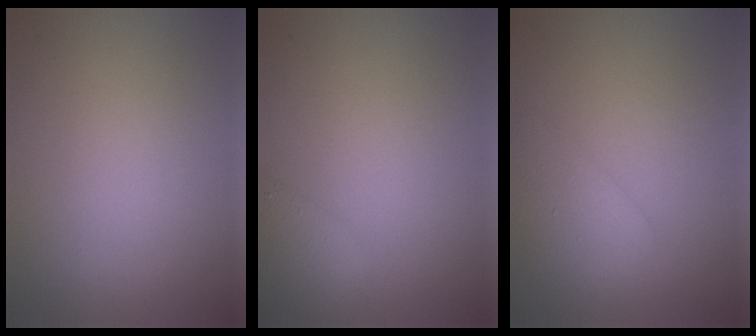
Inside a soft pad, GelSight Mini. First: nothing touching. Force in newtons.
{"total": 2.7, "press": 2.7, "slide": 0.2}
{"total": 2.8, "press": 2.8, "slide": 0.1}